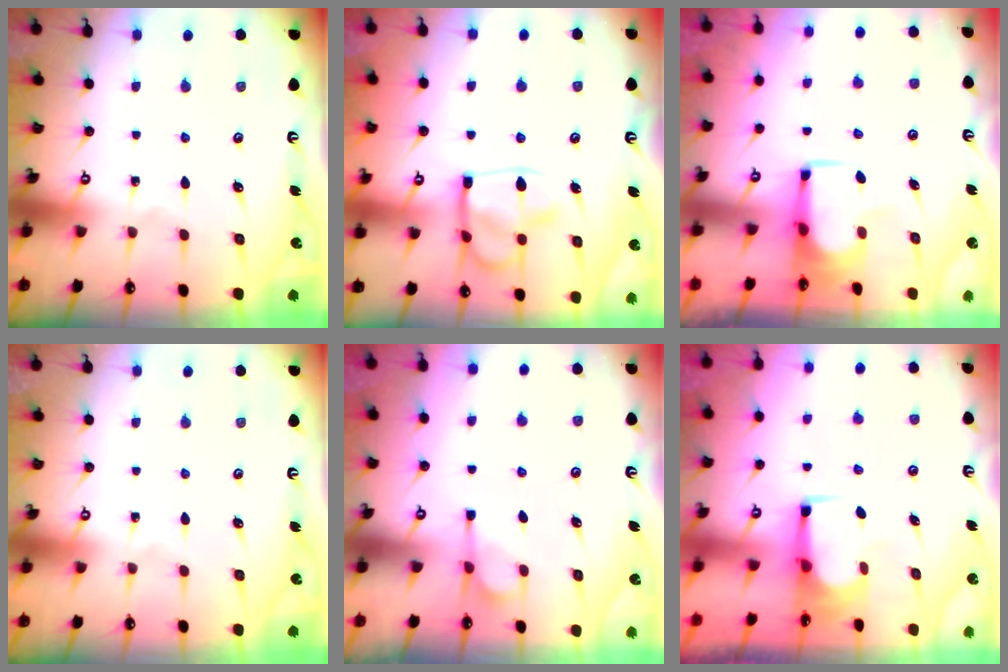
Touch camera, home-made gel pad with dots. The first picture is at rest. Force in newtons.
{"total": 16.1, "press": 16.0, "slide": 1.7}
{"total": 1.7, "press": 1.7, "slide": 0.1}
{"total": 0.0}
{"total": 2.1, "press": 1.9, "slide": 0.9}
{"total": 2.1, "press": 2.1, "slide": 0.1}